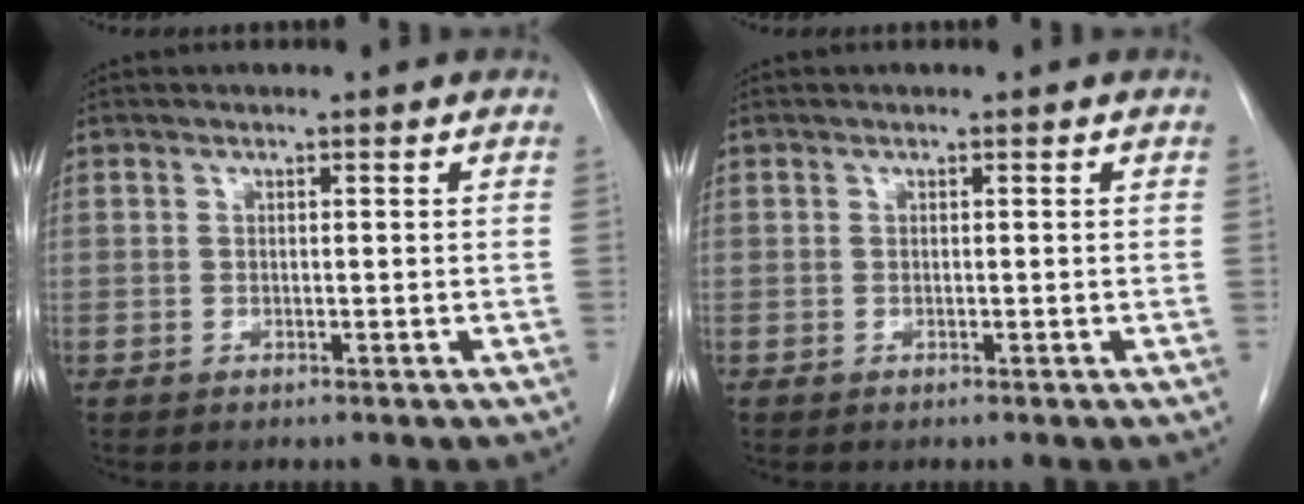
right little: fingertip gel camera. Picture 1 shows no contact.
{"total": 0.0}